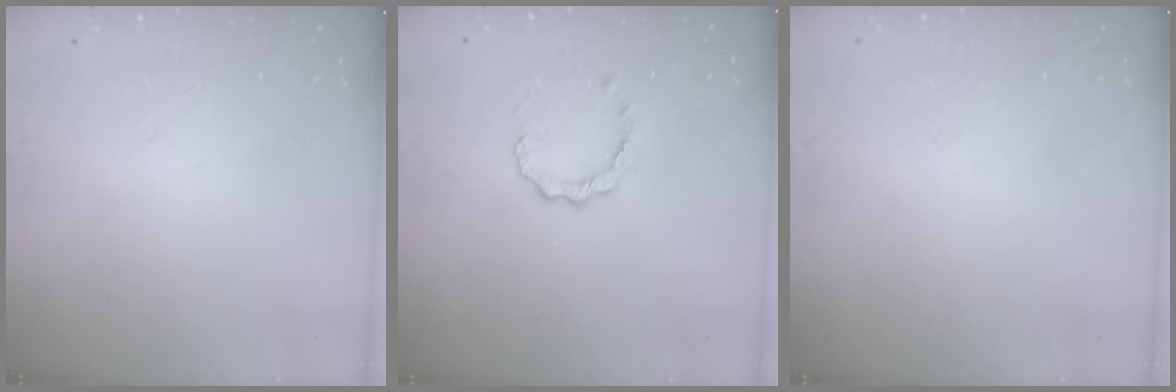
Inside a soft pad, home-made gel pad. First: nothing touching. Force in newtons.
{"total": 2.6, "press": 2.6, "slide": 0.2}
{"total": 1.4, "press": 1.4, "slide": 0.1}